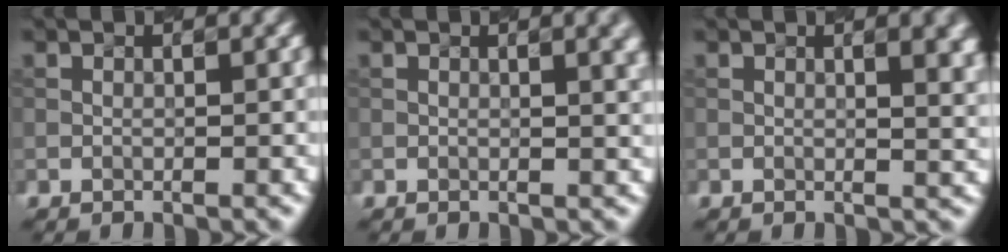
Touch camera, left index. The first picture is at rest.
{"total": 3.5, "force": [1.2, 1.4, 3.0], "torque": [-0.019, 0.010, 0.011]}
{"total": 5.9, "force": [1.8, 2.7, 4.9], "torque": [-0.021, 0.017, 0.024]}